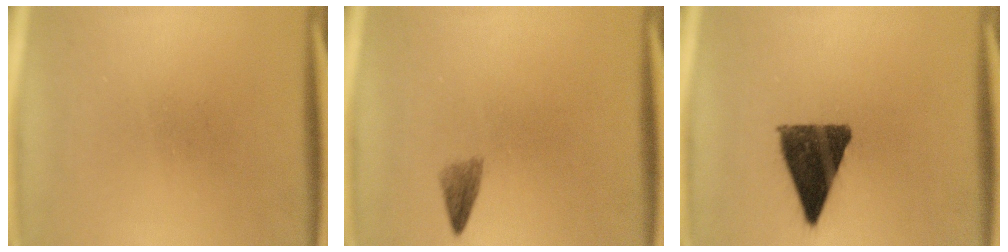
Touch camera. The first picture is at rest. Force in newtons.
{"total": 1.7}
{"total": 11.9}